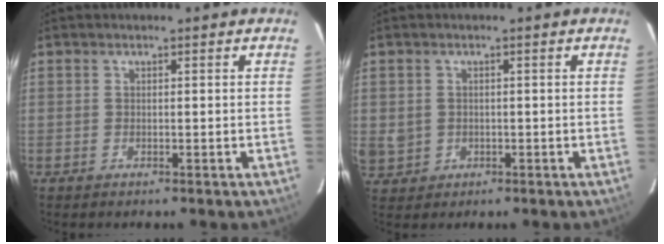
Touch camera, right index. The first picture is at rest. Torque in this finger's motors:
{"motor_torque": [0.13, 0.04, 0.01, 0.02]}